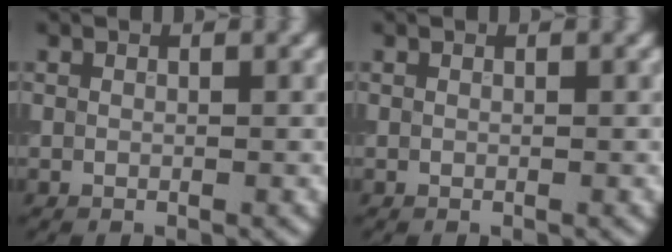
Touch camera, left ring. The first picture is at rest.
{"total": 0.0}